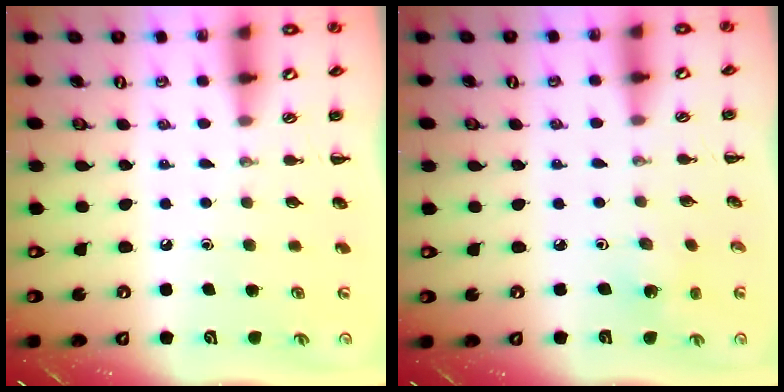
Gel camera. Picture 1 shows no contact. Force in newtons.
{"total": 1.6, "press": 1.5, "slide": 0.5}